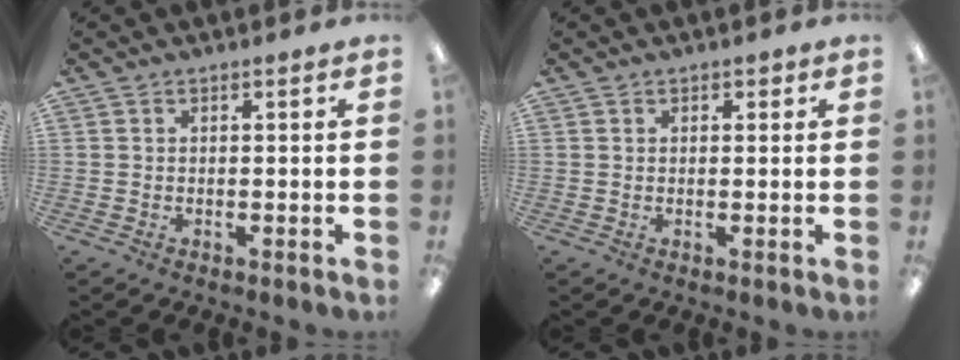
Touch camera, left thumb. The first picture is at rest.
{"total": 1.1, "force": [0.6, 0.9, 0.2], "torque": [0.004, 0.000, 0.008]}